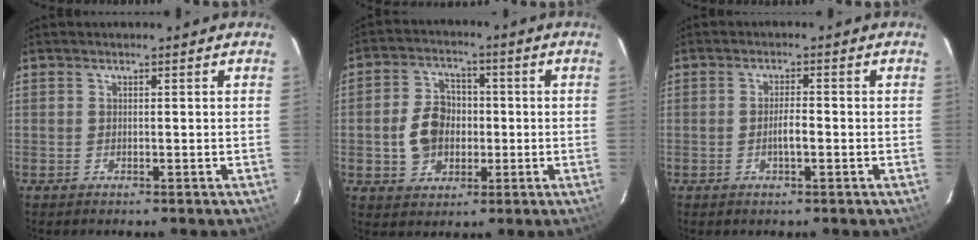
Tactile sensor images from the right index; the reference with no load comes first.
{"total": 8.6, "force": [-1.0, 6.9, 5.0], "torque": [-0.105, 0.026, -0.007]}
{"total": 2.4, "force": [-0.8, 0.5, 2.2], "torque": [-0.042, 0.003, -0.015]}